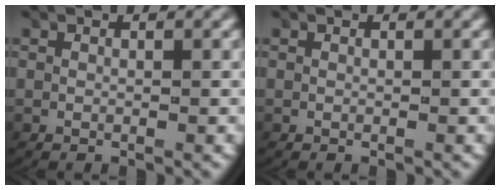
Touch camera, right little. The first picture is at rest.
{"total": 0.0}